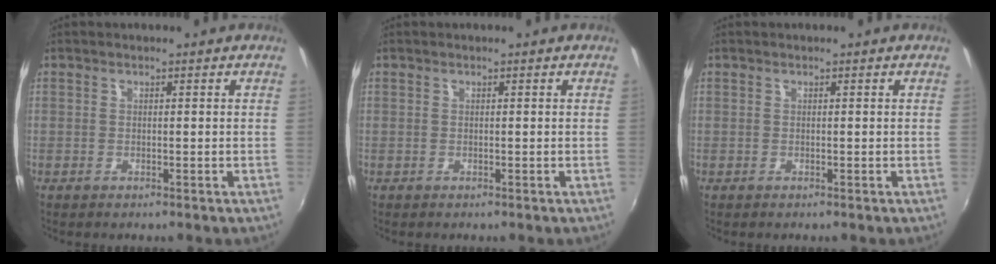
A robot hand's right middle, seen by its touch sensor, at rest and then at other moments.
{"total": 0.0}
{"total": 0.0}